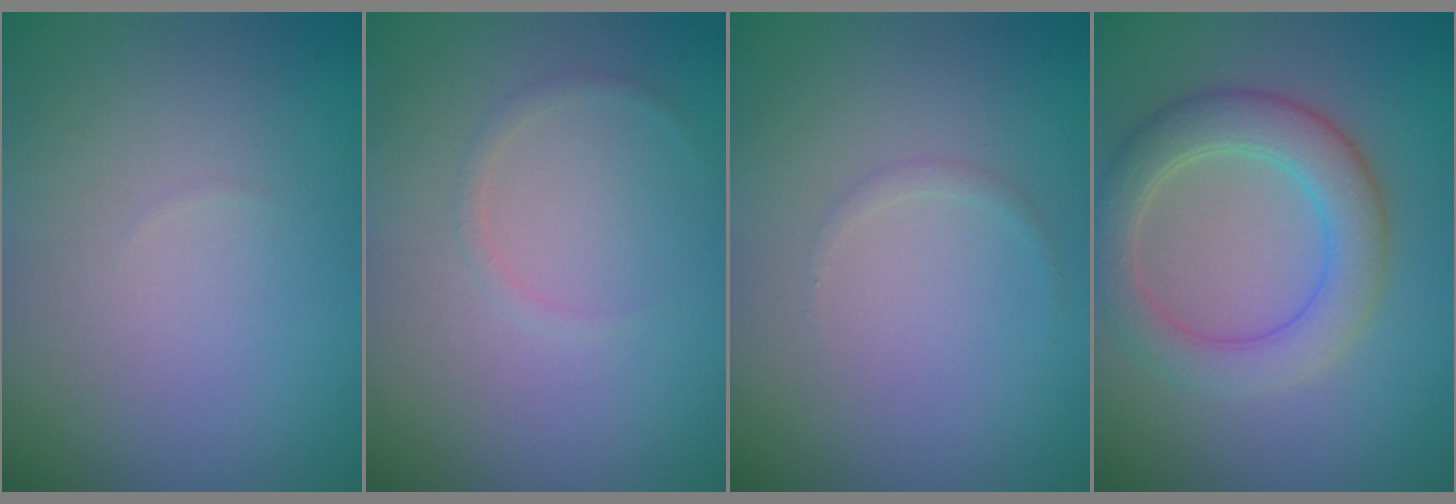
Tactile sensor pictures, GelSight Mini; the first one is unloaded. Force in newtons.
{"total": 0.7, "press": 0.7, "slide": 0.0}
{"total": 0.5, "press": 0.5, "slide": 0.0}
{"total": 5.0, "press": 5.0, "slide": 0.2}